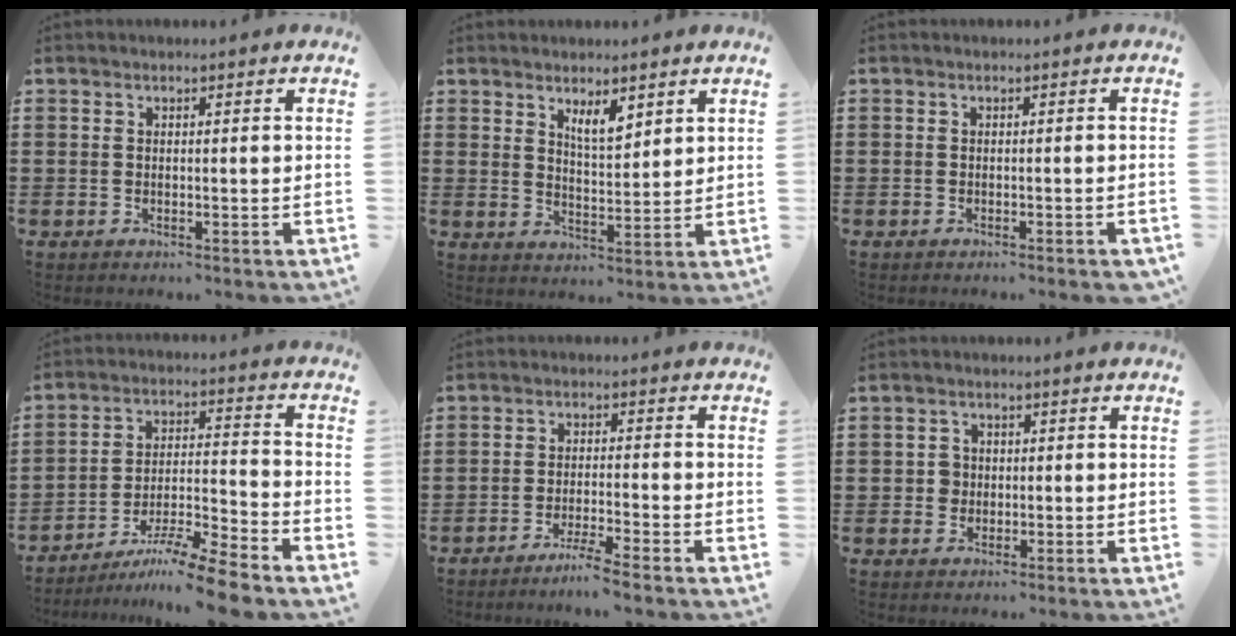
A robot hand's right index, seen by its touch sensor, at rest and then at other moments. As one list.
[{"total": 4.1, "force": [3.0, 1.3, 2.5], "torque": [-0.046, -0.004, 0.051]}, {"total": 0.7, "force": [-0.6, 0.1, 0.3], "torque": [-0.008, -0.003, -0.012]}, {"total": 9.2, "force": [-7.9, -0.3, 4.7], "torque": [-0.072, 0.011, -0.153]}, {"total": 3.5, "force": [-3.0, -0.6, 1.7], "torque": [-0.035, -0.006, -0.059]}, {"total": 2.0, "force": [-0.1, 1.9, 0.8], "torque": [-0.021, 0.008, -0.004]}]